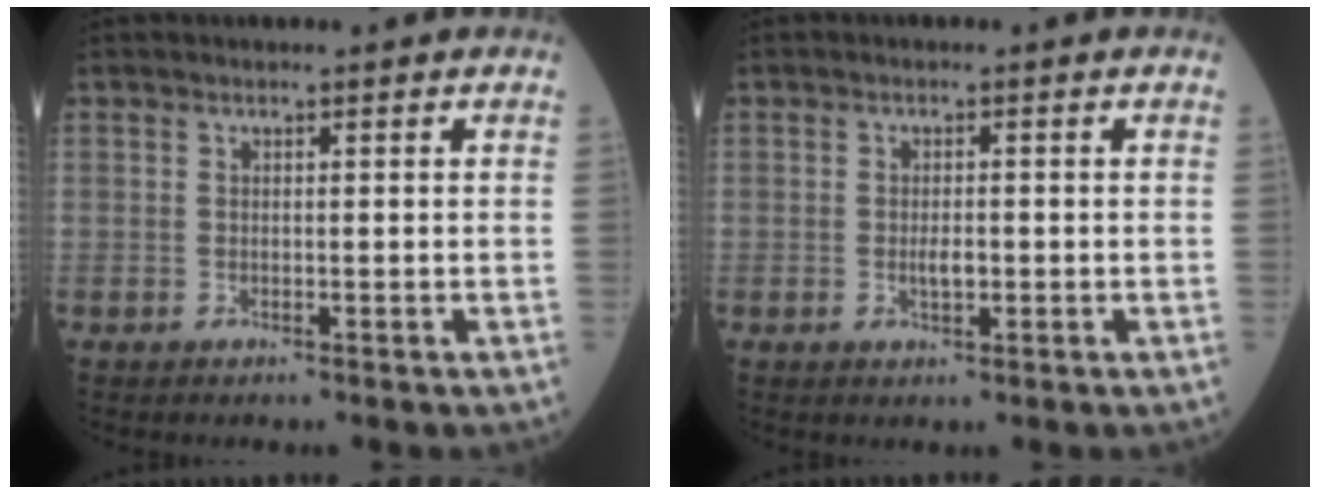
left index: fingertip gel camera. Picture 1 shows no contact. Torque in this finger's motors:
{"motor_torque": [0.30, 0.07, 0.04, 0.04]}